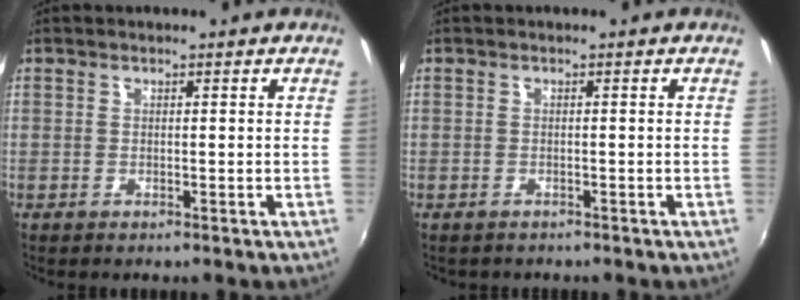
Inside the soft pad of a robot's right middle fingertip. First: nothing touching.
{"total": 1.0, "force": [-0.8, 0.5, 0.1], "torque": [-0.008, -0.001, -0.012]}